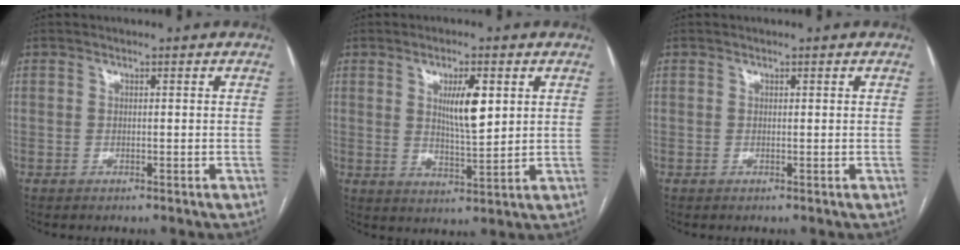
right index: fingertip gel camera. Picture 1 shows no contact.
{"total": 7.0, "force": [2.2, 1.6, 6.4], "torque": [-0.109, -0.004, 0.040]}
{"total": 0.0}